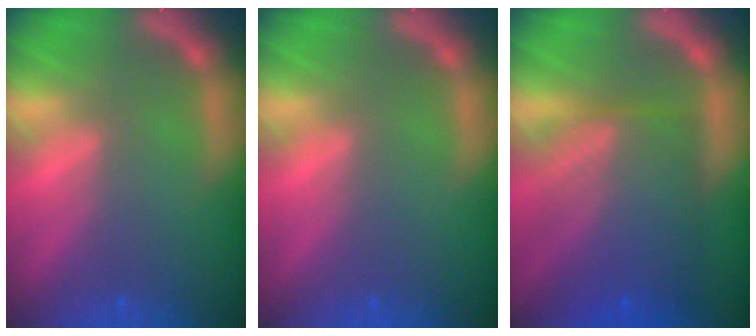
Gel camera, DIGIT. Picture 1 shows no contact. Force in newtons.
{"total": 0.0}
{"total": 9.0}